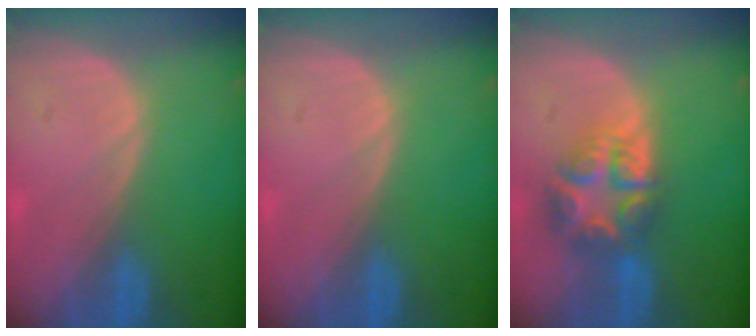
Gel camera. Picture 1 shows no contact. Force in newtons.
{"total": 0.0}
{"total": 8.0, "press": 6.9, "slide": 4.2}